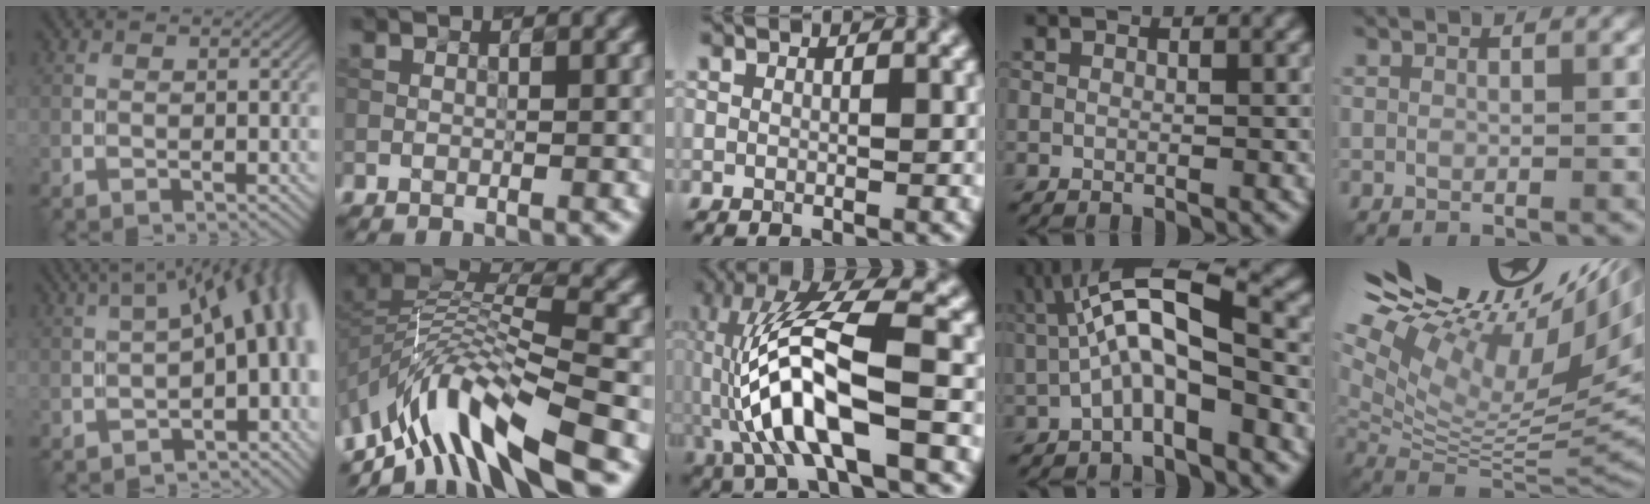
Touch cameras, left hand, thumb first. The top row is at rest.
{"thumb": {"total": 11.0, "force": [-1.1, 4.1, 10.2], "torque": [-0.127, 0.018, -0.003]}, "index": {"total": 10.3, "force": [-6.1, 3.4, 7.6], "torque": [-0.136, 0.012, -0.116]}, "middle": {"total": 11.7, "force": [-2.5, 3.6, 10.9], "torque": [-0.222, 0.017, -0.047]}, "ring": {"total": 7.3, "force": [0.4, 2.4, 6.8], "torque": [-0.125, 0.018, -0.004]}, "little": {"total": 18.8, "force": [9.9, 6.3, 14.7], "torque": [-0.231, 0.035, 0.178]}}